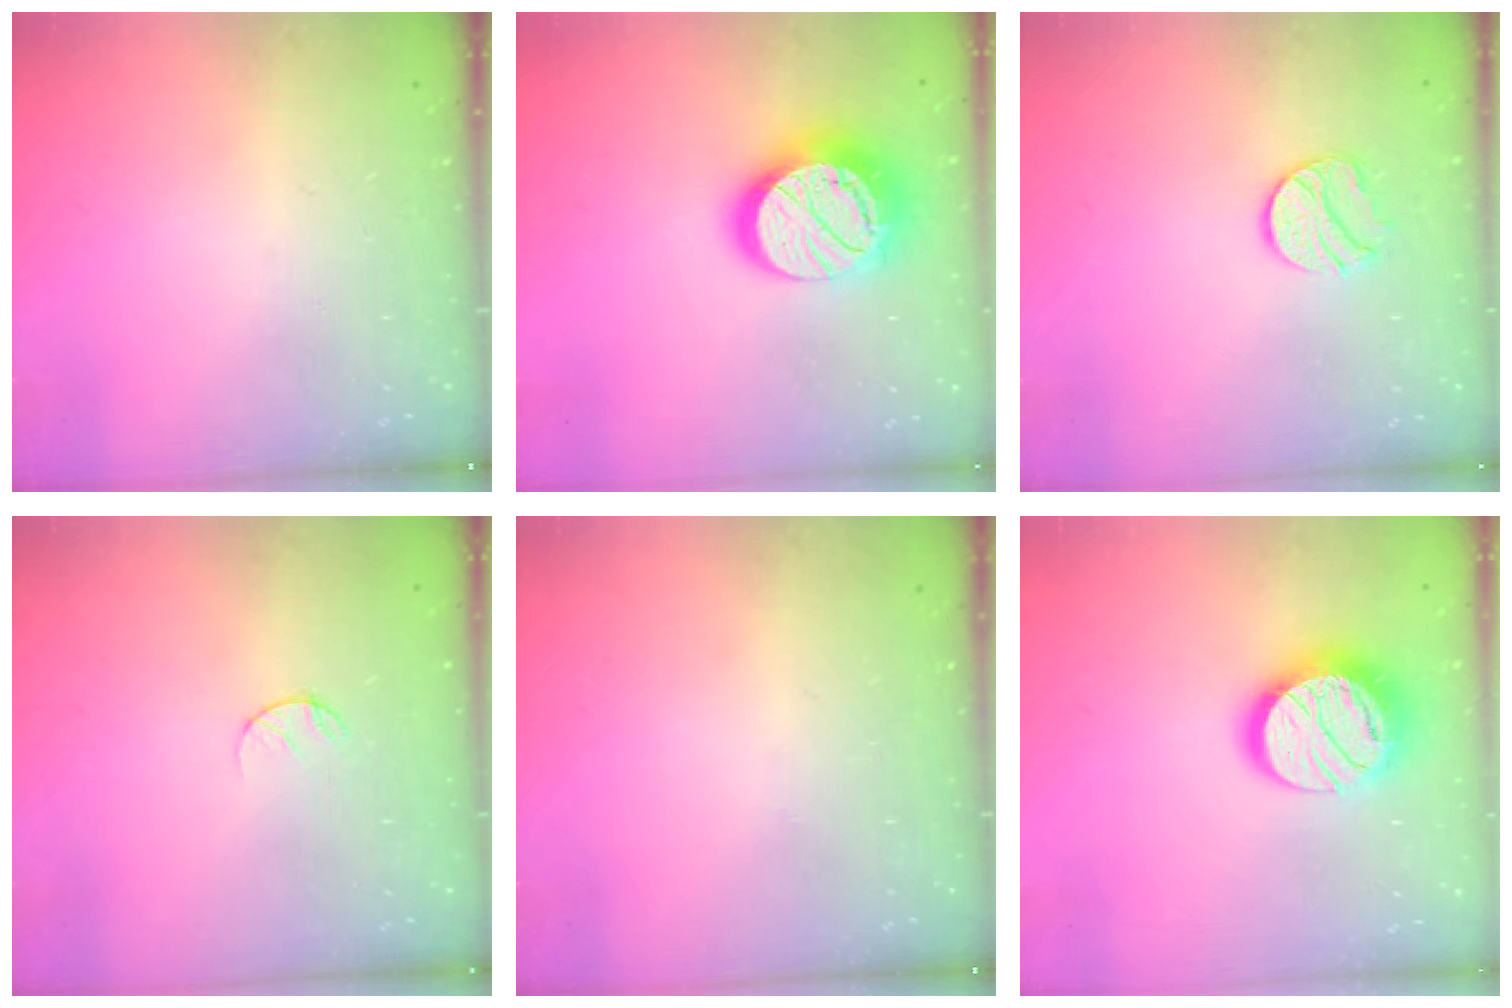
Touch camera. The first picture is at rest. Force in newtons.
{"total": 19.7, "press": 19.7, "slide": 1.3}
{"total": 9.8, "press": 9.8, "slide": 0.7}
{"total": 5.1, "press": 5.1, "slide": 0.4}
{"total": 0.0}
{"total": 16.6, "press": 16.5, "slide": 1.1}